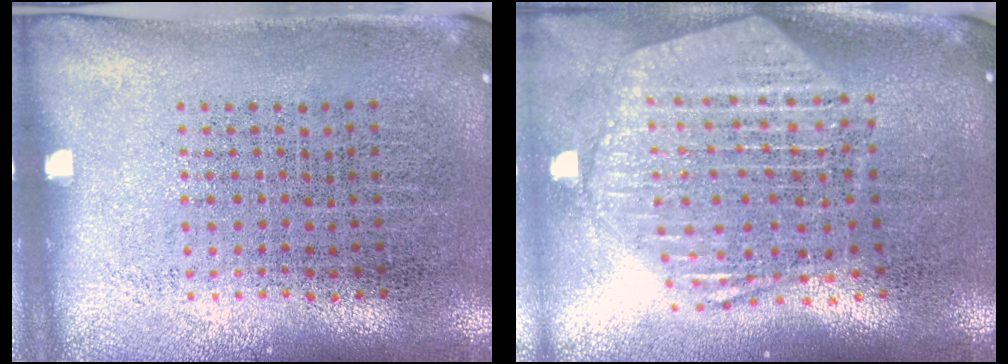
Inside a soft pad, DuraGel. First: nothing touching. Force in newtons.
{"total": 2.6, "press": 2.1, "slide": 1.5}